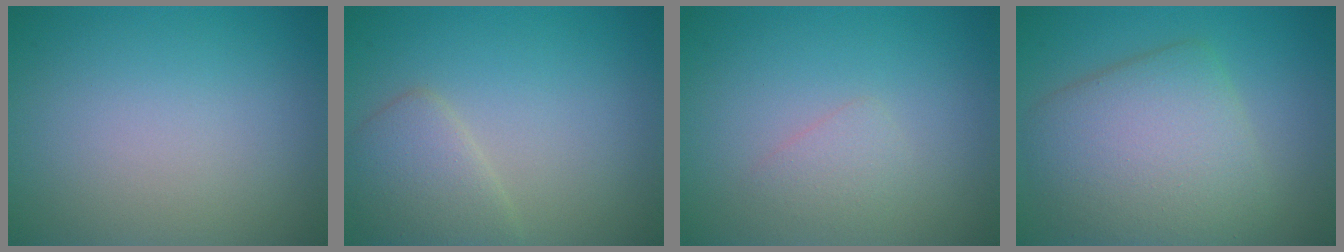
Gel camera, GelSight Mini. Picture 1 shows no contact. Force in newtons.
{"total": 2.9, "press": 2.9, "slide": 0.1}
{"total": 1.3, "press": 1.3, "slide": 0.0}
{"total": 7.0, "press": 6.9, "slide": 0.4}